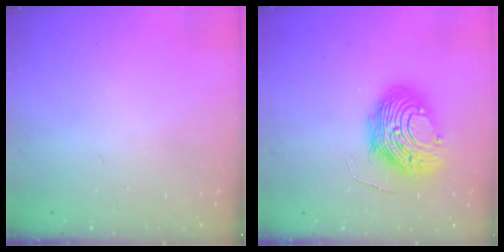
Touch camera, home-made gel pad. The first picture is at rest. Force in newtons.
{"total": 13.5, "press": 13.4, "slide": 1.4}